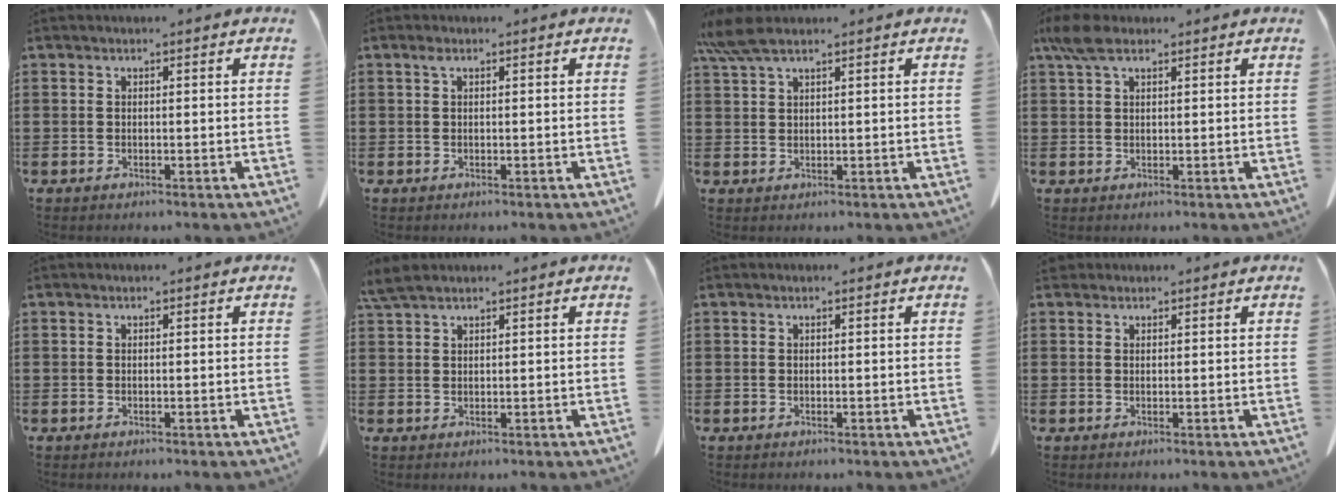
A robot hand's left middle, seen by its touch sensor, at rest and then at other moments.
{"total": 1.0, "force": [0.3, 0.5, 0.8], "torque": [-0.019, 0.004, 0.005]}
{"total": 4.4, "force": [3.0, 0.9, 3.1], "torque": [-0.076, -0.002, 0.053]}
{"total": 4.2, "force": [2.3, 1.8, 3.0], "torque": [-0.073, 0.004, 0.040]}
{"total": 0.0}
{"total": 2.7, "force": [2.1, 0.6, 1.6], "torque": [-0.038, 0.001, 0.040]}
{"total": 0.0}
{"total": 0.9, "force": [0.8, 0.4, 0.2], "torque": [-0.007, 0.002, 0.016]}